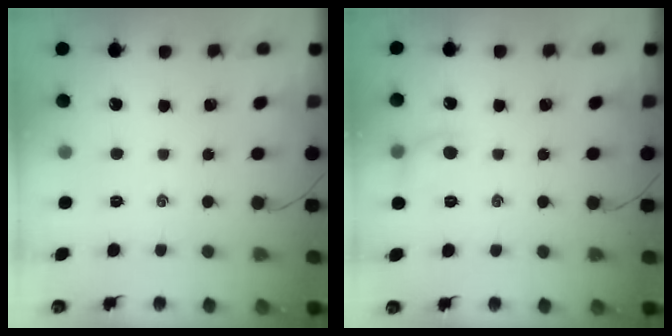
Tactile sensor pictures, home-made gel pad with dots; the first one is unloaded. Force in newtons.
{"total": 5.9, "press": 5.8, "slide": 1.0}